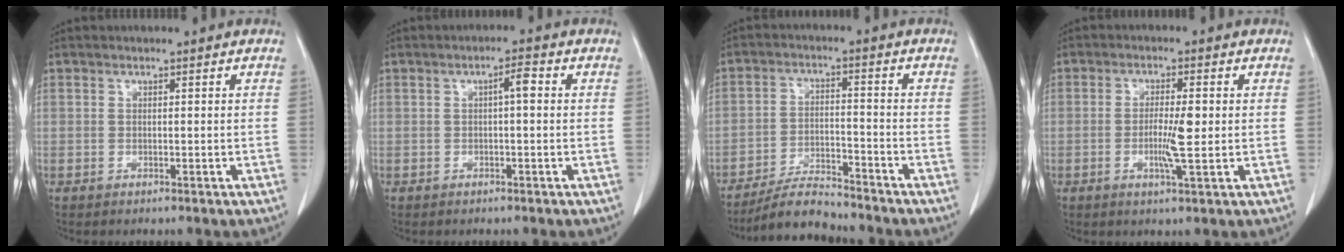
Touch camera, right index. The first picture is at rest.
{"total": 2.3, "force": [0.3, 0.3, 2.2], "torque": [-0.037, 0.005, 0.005]}
{"total": 6.7, "force": [-6.5, 0.8, 1.5], "torque": [-0.029, -0.009, -0.115]}
{"total": 4.9, "force": [-0.5, 0.3, 4.9], "torque": [-0.091, -0.007, -0.009]}